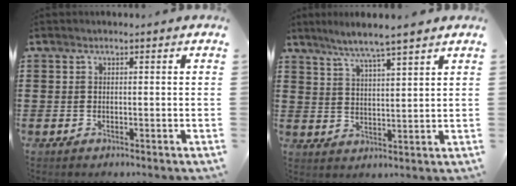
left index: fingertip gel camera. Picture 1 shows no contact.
{"total": 5.4, "force": [4.6, -0.6, 2.8], "torque": [-0.069, -0.017, 0.078]}